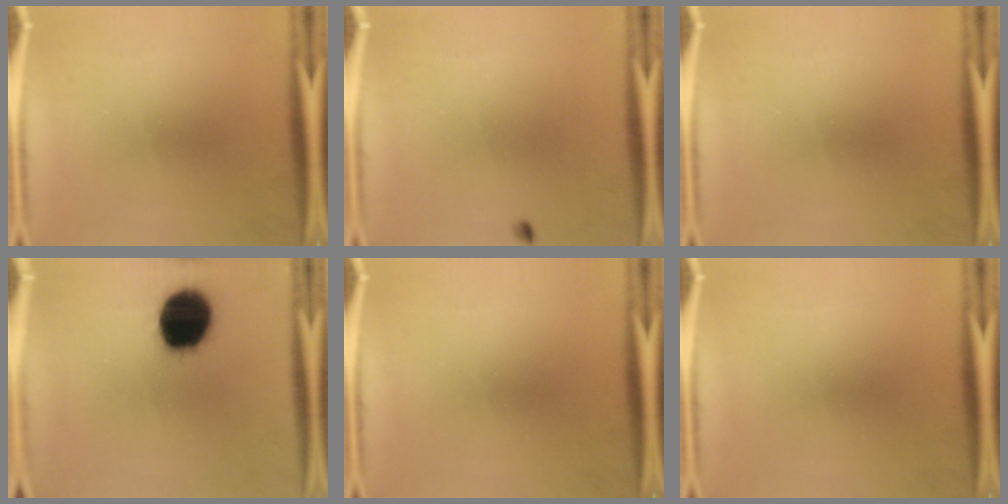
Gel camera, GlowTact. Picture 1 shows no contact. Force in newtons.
{"total": 0.6}
{"total": 0.0}
{"total": 19.2}
{"total": 0.0}
{"total": 0.0}